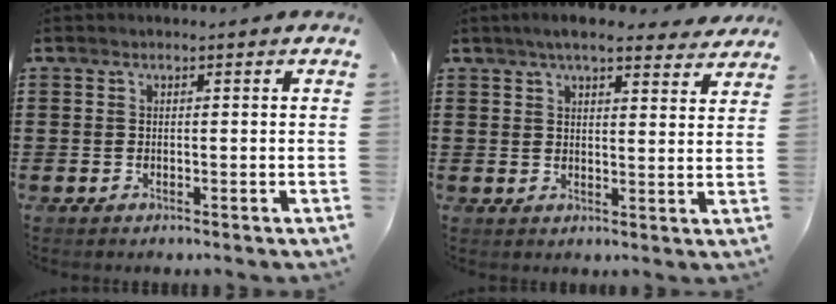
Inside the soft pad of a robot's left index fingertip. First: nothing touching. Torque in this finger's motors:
{"motor_torque": [0.43, -0.58, -0.08, -0.12]}